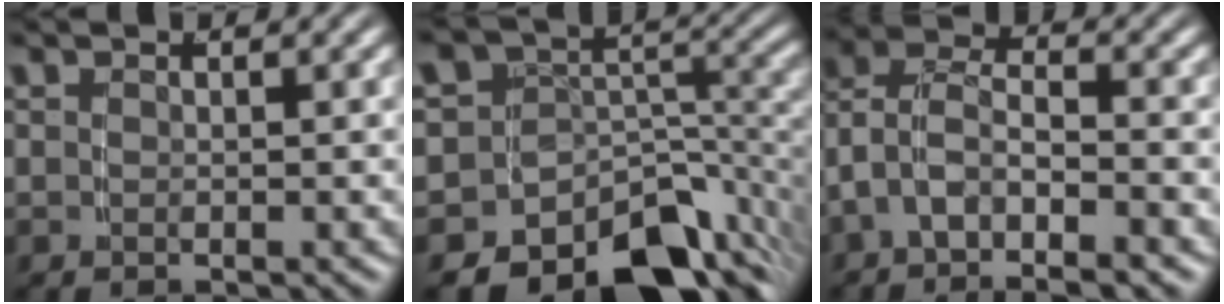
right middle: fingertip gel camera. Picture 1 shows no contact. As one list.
[{"total": 18.0, "force": [-9.6, 12.5, 8.7], "torque": [-0.161, -0.061, -0.140]}, {"total": 5.6, "force": [-2.0, 3.9, 3.5], "torque": [-0.082, -0.024, -0.032]}]